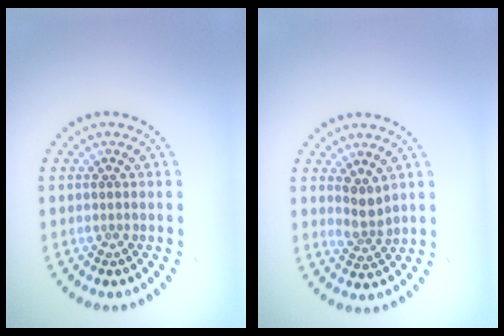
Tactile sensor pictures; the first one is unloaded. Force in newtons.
{"total": 2.1, "press": 1.6, "slide": 1.4}